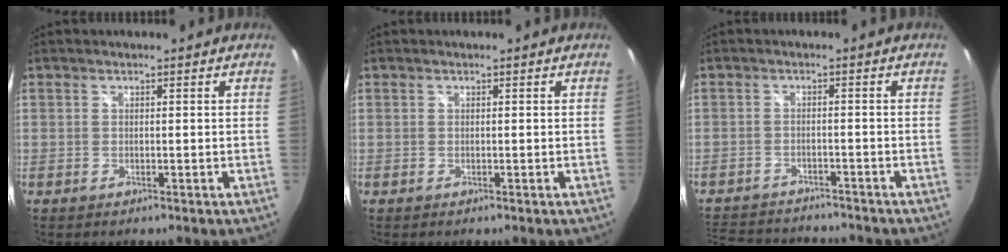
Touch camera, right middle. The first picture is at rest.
{"total": 0.0}
{"total": 12.5, "force": [-11.1, 3.9, 4.1], "torque": [-0.107, -0.003, -0.169]}